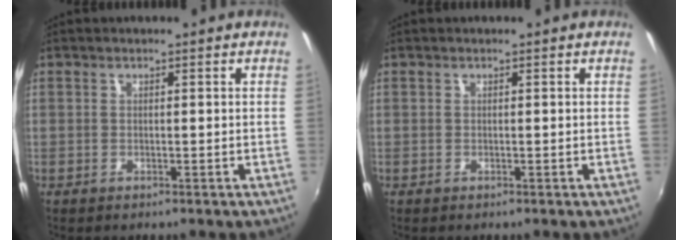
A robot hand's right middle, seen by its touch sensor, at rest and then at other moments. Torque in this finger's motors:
{"motor_torque": [0.00, 0.00, 0.00, 0.00]}